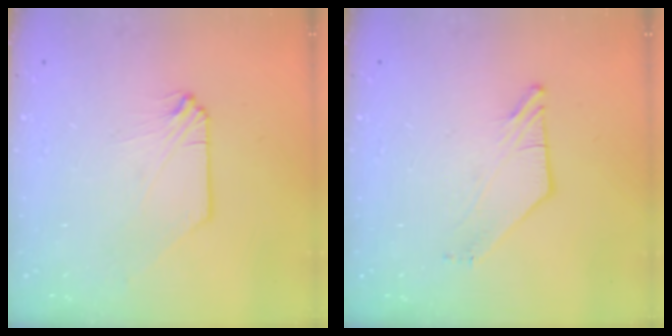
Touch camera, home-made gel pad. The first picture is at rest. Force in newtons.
{"total": 3.0, "press": 3.0, "slide": 0.3}